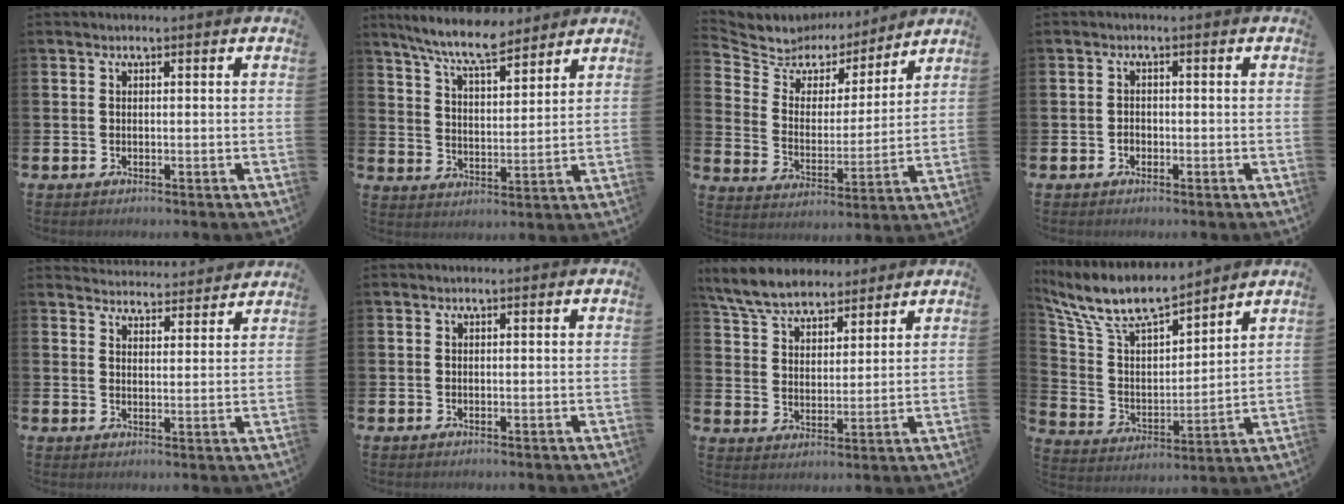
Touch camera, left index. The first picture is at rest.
{"total": 8.6, "force": [7.7, 1.4, 3.6], "torque": [-0.088, -0.032, 0.138]}
{"total": 6.6, "force": [5.9, 3.0, 0.6], "torque": [-0.058, -0.045, 0.103]}
{"total": 1.0, "force": [-0.4, 0.9, 0.3], "torque": [-0.005, 0.004, -0.010]}
{"total": 4.3, "force": [4.2, 0.5, -0.2], "torque": [-0.005, -0.032, 0.076]}
{"total": 0.0}
{"total": 7.3, "force": [6.7, 2.3, 1.7], "torque": [-0.064, -0.021, 0.125]}
{"total": 9.7, "force": [8.7, 2.3, 3.7], "torque": [-0.115, -0.056, 0.152]}